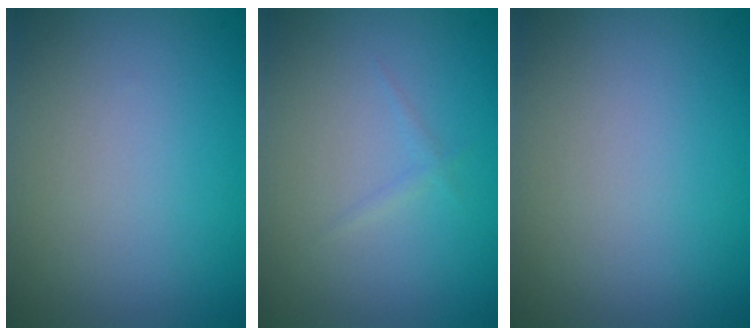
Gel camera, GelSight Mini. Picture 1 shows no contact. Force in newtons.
{"total": 0.6, "press": 0.6, "slide": 0.0}
{"total": 0.0}